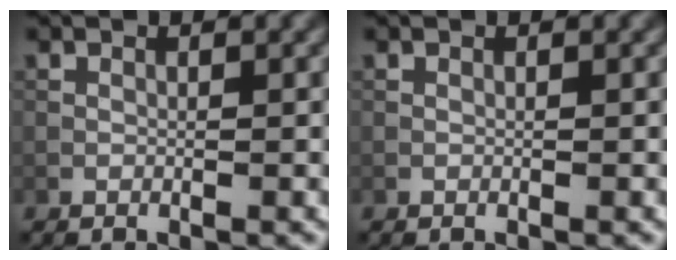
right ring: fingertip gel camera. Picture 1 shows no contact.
{"total": 0.0}